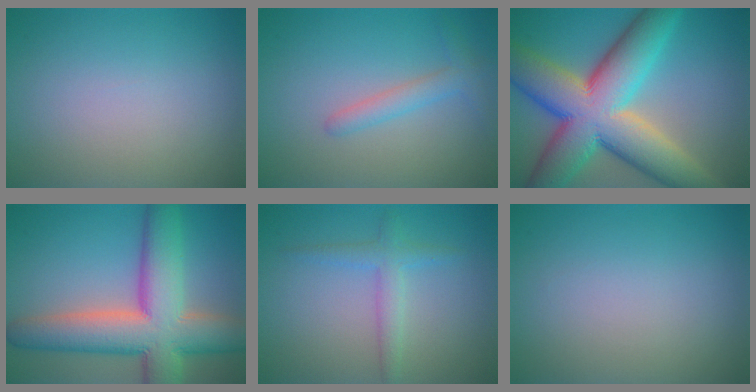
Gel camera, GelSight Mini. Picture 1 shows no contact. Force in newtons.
{"total": 2.1, "press": 2.1, "slide": 0.1}
{"total": 14.6, "press": 14.6, "slide": 0.7}
{"total": 11.8, "press": 11.8, "slide": 1.0}
{"total": 2.3, "press": 2.3, "slide": 0.1}
{"total": 0.0}